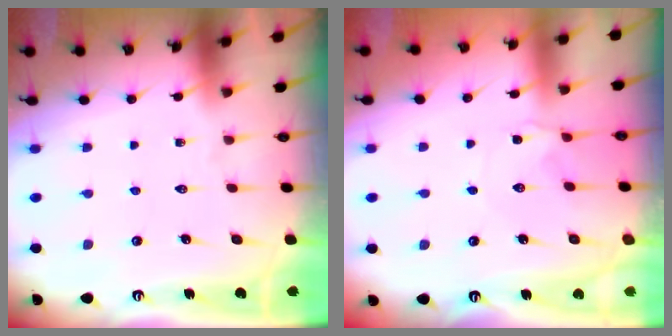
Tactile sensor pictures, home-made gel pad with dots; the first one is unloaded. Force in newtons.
{"total": 1.1, "press": 1.0, "slide": 0.3}